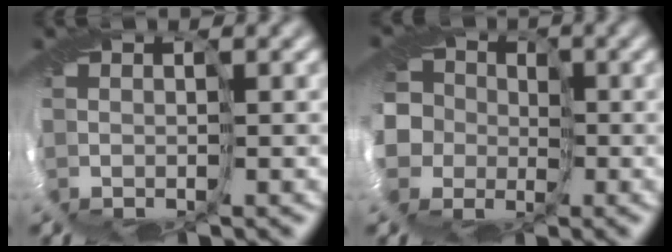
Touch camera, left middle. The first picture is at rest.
{"total": 7.2, "force": [-0.3, 6.6, 2.8], "torque": [-0.060, 0.013, -0.067]}